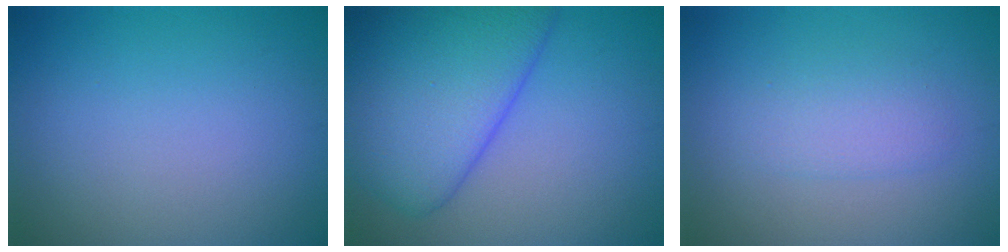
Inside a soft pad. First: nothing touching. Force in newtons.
{"total": 9.0, "press": 9.0, "slide": 0.6}
{"total": 2.0, "press": 2.0, "slide": 0.1}